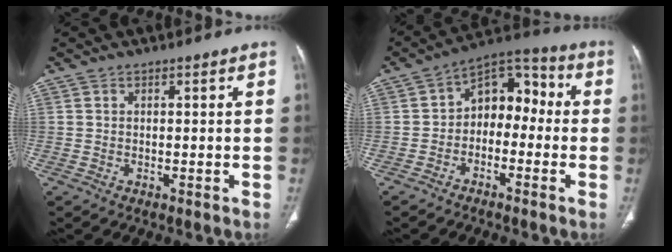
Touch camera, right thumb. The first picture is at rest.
{"total": 10.2, "force": [-1.4, 7.2, 7.0], "torque": [-0.063, 0.049, -0.042]}